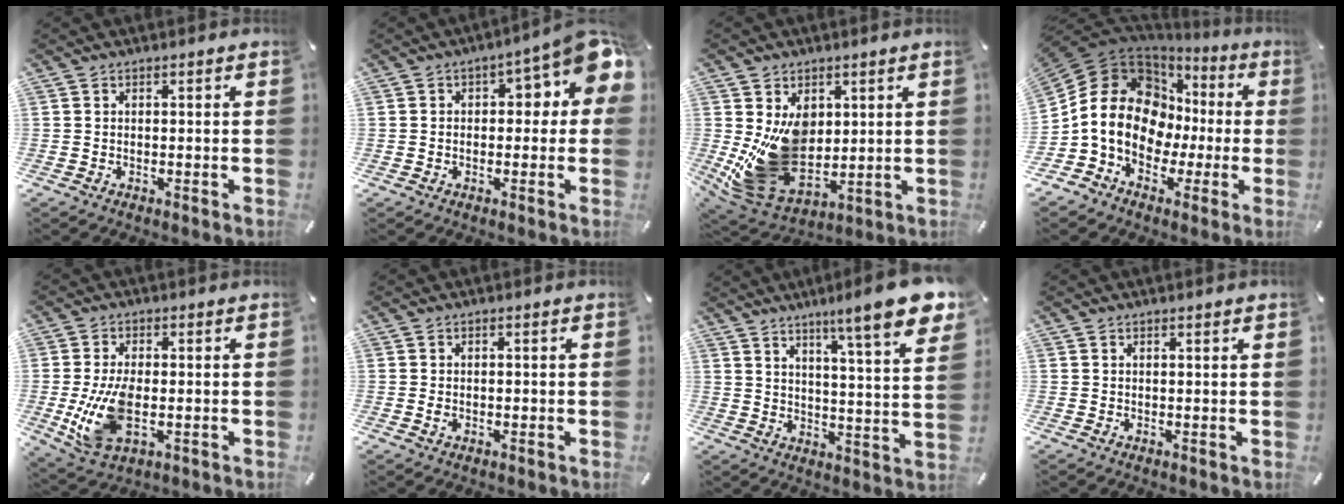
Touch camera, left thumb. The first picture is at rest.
{"total": 9.3, "force": [2.9, 4.3, 7.7], "torque": [-0.098, -0.027, 0.044]}
{"total": 15.5, "force": [1.6, 12.2, 9.5], "torque": [-0.186, -0.033, 0.039]}
{"total": 18.8, "force": [-0.1, 15.9, 10.0], "torque": [-0.202, -0.009, 0.006]}
{"total": 10.8, "force": [-1.4, 6.3, 8.7], "torque": [-0.185, -0.010, -0.019]}
{"total": 1.0, "force": [-0.2, 0.6, 0.7], "torque": [-0.014, 0.001, -0.005]}
{"total": 13.2, "force": [9.5, 1.0, 9.0], "torque": [-0.141, -0.069, 0.149]}
{"total": 0.5, "force": [0.4, 0.0, 0.4], "torque": [-0.006, -0.002, 0.007]}